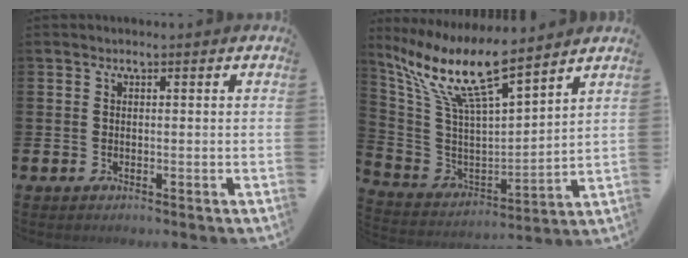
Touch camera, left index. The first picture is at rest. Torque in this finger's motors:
{"motor_torque": [1.10, -1.04, 0.33, 0.21]}